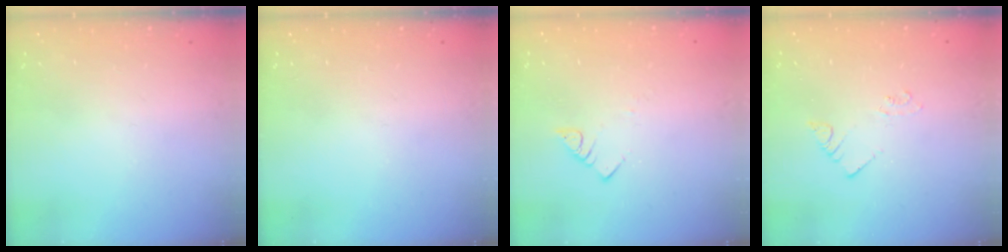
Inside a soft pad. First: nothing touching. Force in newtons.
{"total": 0.0}
{"total": 2.8, "press": 2.8, "slide": 0.2}
{"total": 2.2, "press": 2.2, "slide": 0.1}